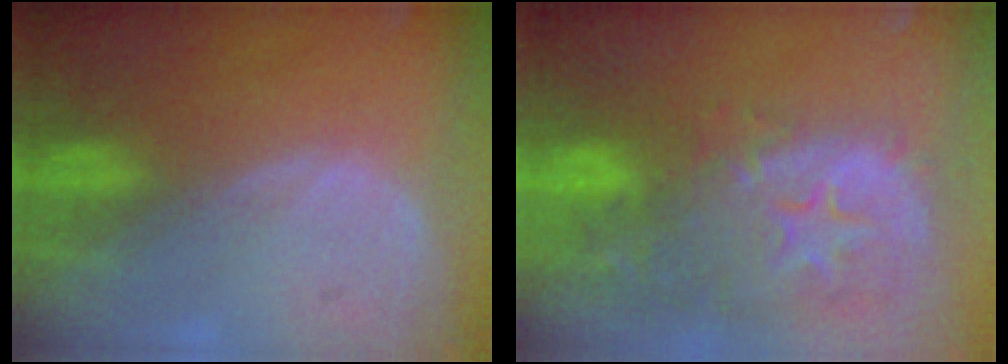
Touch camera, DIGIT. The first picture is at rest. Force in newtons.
{"total": 14.5, "press": 11.7, "slide": 8.5}